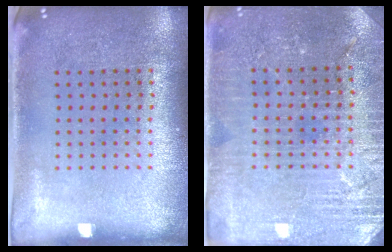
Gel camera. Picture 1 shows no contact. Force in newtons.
{"total": 3.3, "press": 3.2, "slide": 0.6}